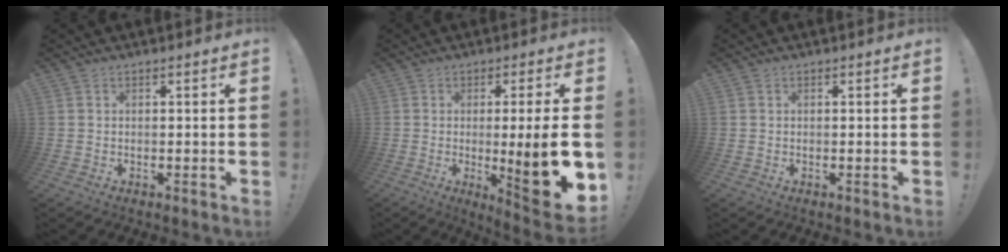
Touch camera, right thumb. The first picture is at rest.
{"total": 14.6, "force": [-2.0, 1.3, 14.4], "torque": [-0.193, -0.007, -0.023]}
{"total": 0.0}